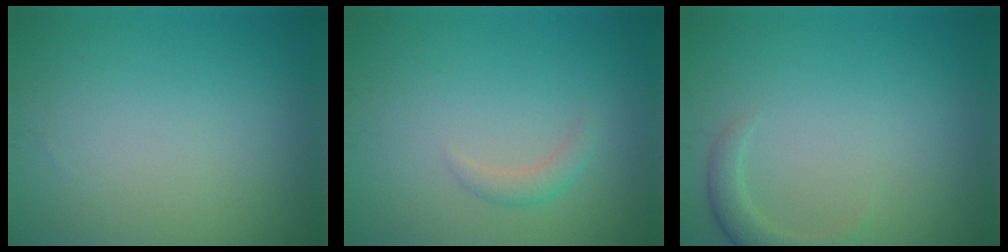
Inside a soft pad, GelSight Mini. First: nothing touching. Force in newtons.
{"total": 1.3, "press": 1.3, "slide": 0.1}
{"total": 2.0, "press": 2.0, "slide": 0.2}